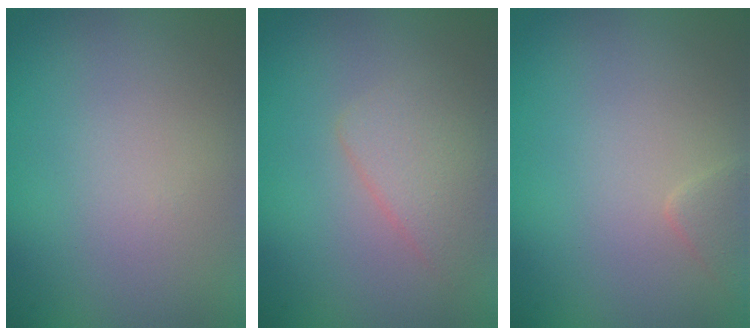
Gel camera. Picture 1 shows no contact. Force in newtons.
{"total": 2.6, "press": 2.6, "slide": 0.1}
{"total": 1.0, "press": 1.0, "slide": 0.1}